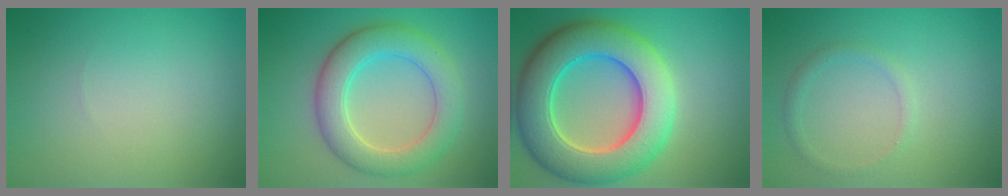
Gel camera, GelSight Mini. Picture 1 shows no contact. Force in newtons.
{"total": 5.9, "press": 5.9, "slide": 0.4}
{"total": 10.7, "press": 10.6, "slide": 0.6}
{"total": 1.1, "press": 1.1, "slide": 0.1}